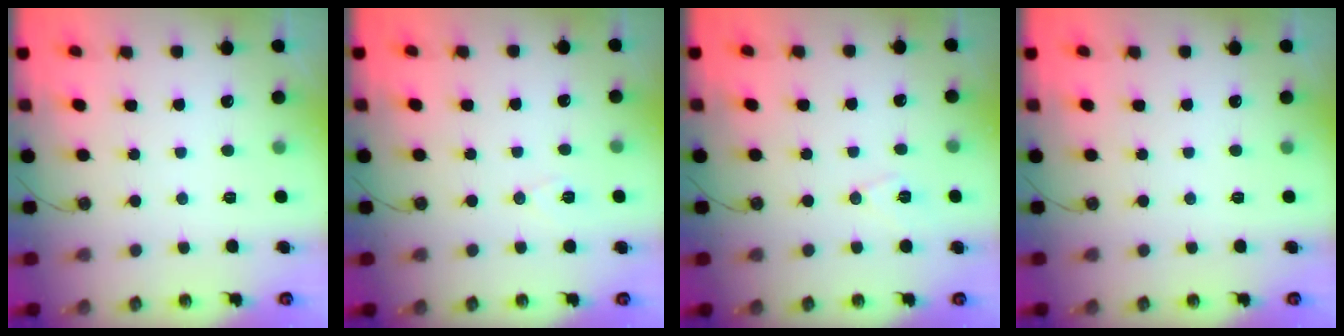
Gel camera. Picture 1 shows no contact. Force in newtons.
{"total": 5.6, "press": 3.5, "slide": 4.4}
{"total": 7.5, "press": 6.1, "slide": 4.5}
{"total": 0.0}